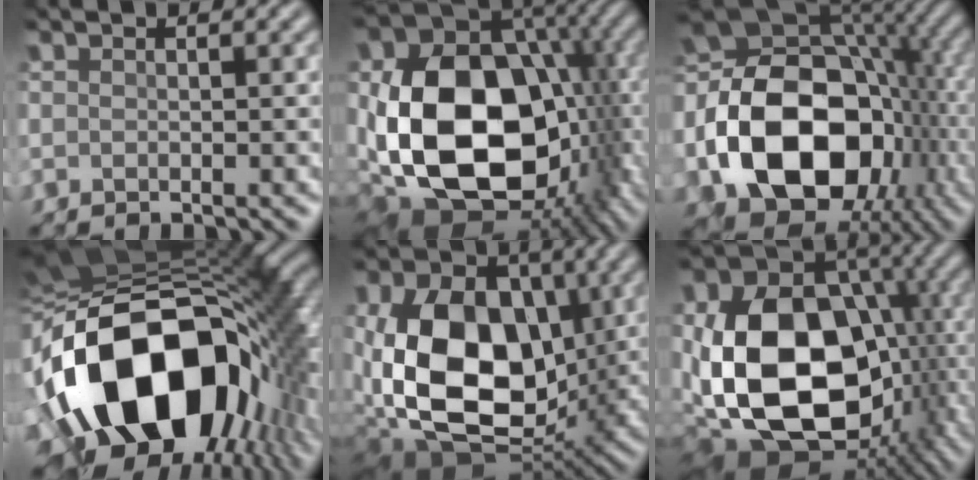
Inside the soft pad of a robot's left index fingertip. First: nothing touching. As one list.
[{"total": 17.7, "force": [-1.4, 12.7, 12.3], "torque": [-0.248, -0.035, 0.000]}, {"total": 18.4, "force": [-3.3, 13.0, 12.6], "torque": [-0.246, -0.029, -0.036]}, {"total": 19.1, "force": [-3.2, 12.3, 14.3], "torque": [-0.295, -0.014, -0.040]}, {"total": 16.6, "force": [-0.2, 11.3, 12.1], "torque": [-0.236, -0.025, 0.005]}, {"total": 17.6, "force": [-1.7, 12.7, 12.1], "torque": [-0.259, -0.027, -0.017]}]